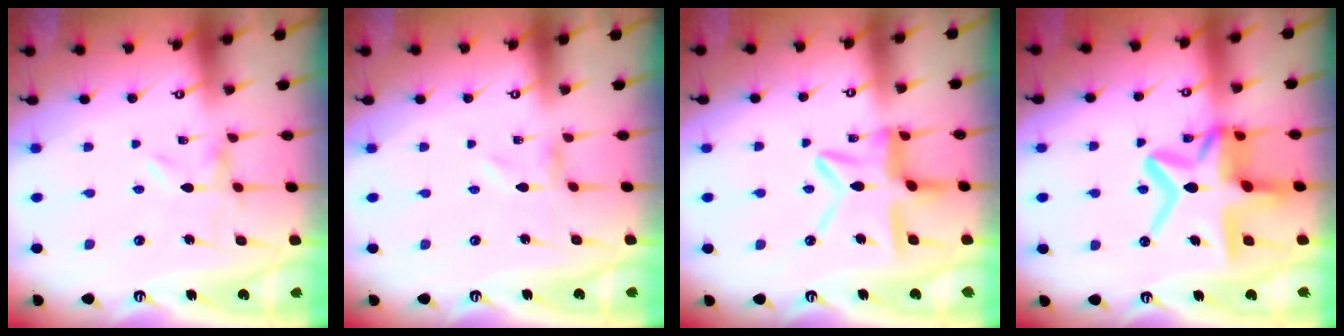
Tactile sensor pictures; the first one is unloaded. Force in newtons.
{"total": 0.6, "press": 0.6, "slide": 0.2}
{"total": 11.5, "press": 11.5, "slide": 0.6}
{"total": 18.3, "press": 18.2, "slide": 1.8}